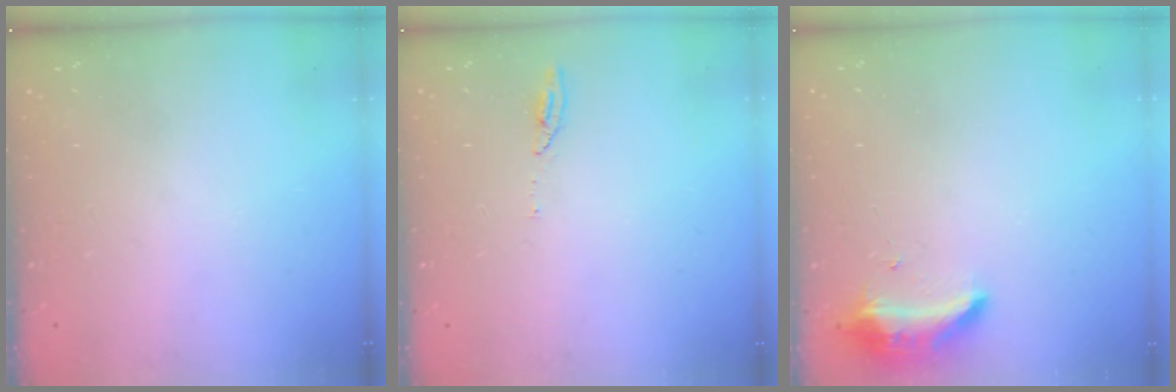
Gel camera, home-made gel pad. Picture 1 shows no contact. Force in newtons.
{"total": 4.1, "press": 4.0, "slide": 0.5}
{"total": 8.7, "press": 8.6, "slide": 1.2}